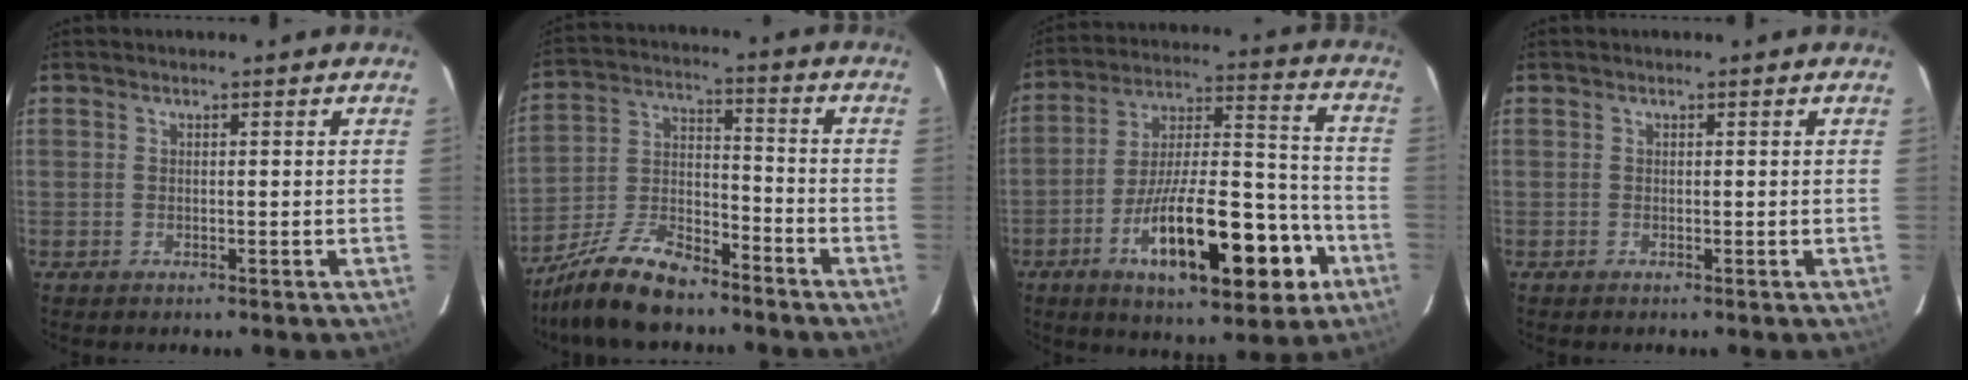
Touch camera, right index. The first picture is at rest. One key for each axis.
{"total": 14.5, "fx": -11.2, "fy": 5.3, "fz": 7.6, "tx": -0.175, "ty": -0.002, "tz": -0.210}
{"total": 22.2, "fx": -9.8, "fy": 7.9, "fz": 18.3, "tx": -0.301, "ty": 0.000, "tz": -0.144}
{"total": 0.0}